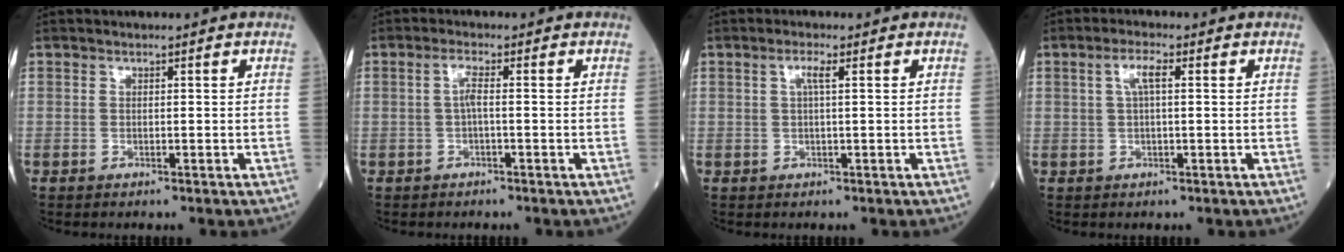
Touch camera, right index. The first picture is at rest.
{"total": 2.0, "force": [-0.2, 0.1, 2.0], "torque": [-0.040, 0.003, -0.002]}
{"total": 1.8, "force": [0.6, 0.0, 1.7], "torque": [-0.038, 0.006, 0.012]}
{"total": 3.0, "force": [0.8, 0.5, 2.8], "torque": [-0.061, 0.012, 0.020]}